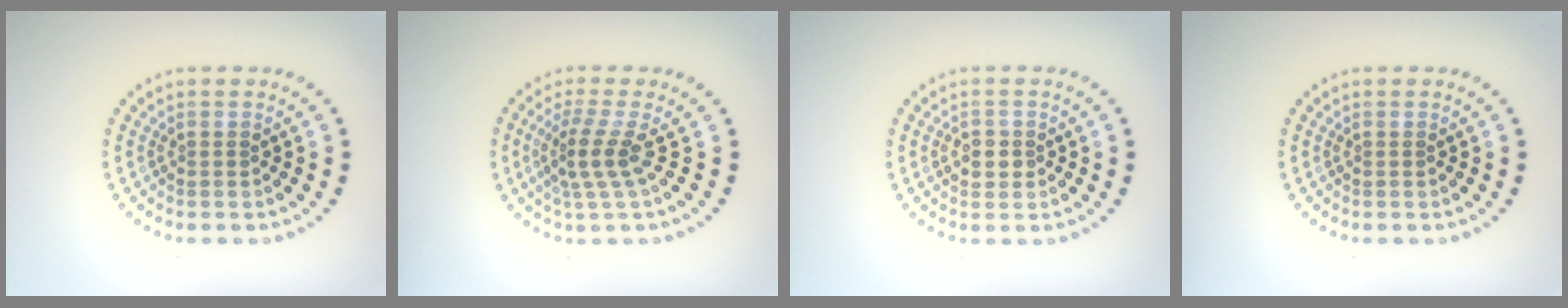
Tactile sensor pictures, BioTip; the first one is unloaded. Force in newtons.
{"total": 3.0, "press": 2.0, "slide": 2.2}
{"total": 1.7, "press": 1.7, "slide": 0.1}
{"total": 0.0}